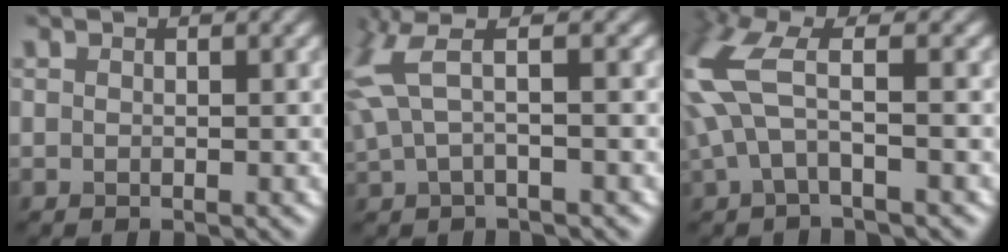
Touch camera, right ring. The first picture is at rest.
{"total": 3.5, "force": [1.2, 0.9, 3.2], "torque": [-0.077, 0.009, 0.021]}
{"total": 5.6, "force": [0.9, 1.9, 5.2], "torque": [-0.140, 0.005, 0.012]}